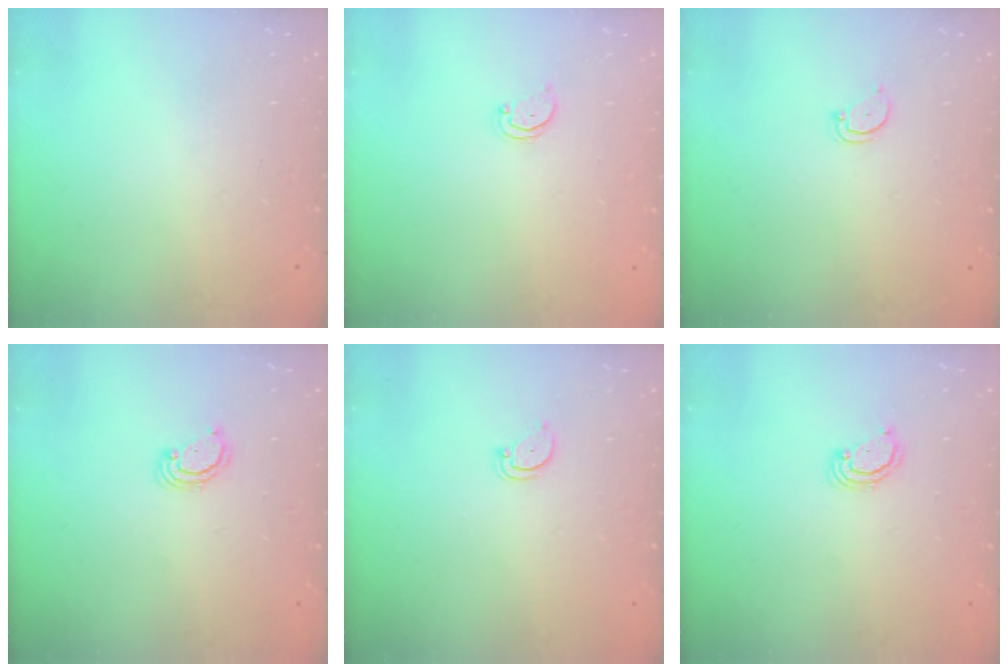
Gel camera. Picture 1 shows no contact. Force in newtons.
{"total": 1.8, "press": 1.7, "slide": 0.2}
{"total": 2.3, "press": 2.3, "slide": 0.2}
{"total": 2.6, "press": 2.6, "slide": 0.2}
{"total": 2.6, "press": 2.6, "slide": 0.1}
{"total": 2.6, "press": 2.6, "slide": 0.2}